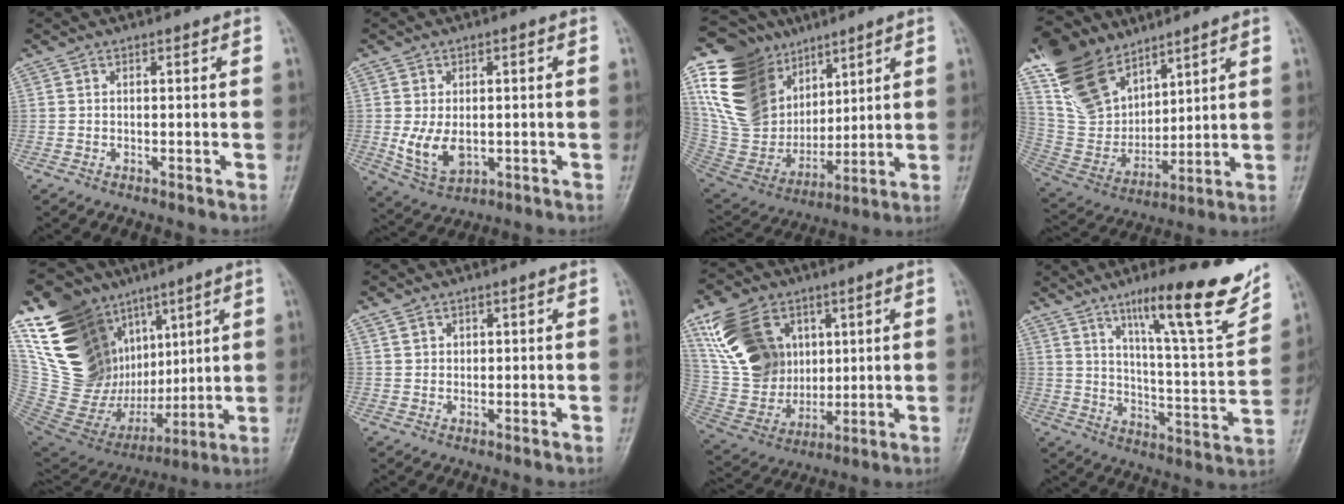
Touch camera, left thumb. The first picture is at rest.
{"total": 7.3, "force": [-0.9, 4.8, 5.5], "torque": [-0.093, -0.006, -0.003]}
{"total": 24.4, "force": [10.2, 17.9, 13.2], "torque": [-0.230, -0.021, 0.207]}
{"total": 20.3, "force": [12.7, 11.7, 10.6], "torque": [-0.182, -0.045, 0.250]}
{"total": 31.6, "force": [9.5, 21.9, 20.7], "torque": [-0.365, -0.008, 0.196]}
{"total": 1.6, "force": [0.7, 1.3, 0.2], "torque": [0.004, 0.000, 0.015]}
{"total": 19.3, "force": [6.6, 14.7, 10.7], "torque": [-0.186, -0.013, 0.137]}
{"total": 20.1, "force": [12.7, 3.2, 15.2], "torque": [-0.193, -0.062, 0.196]}